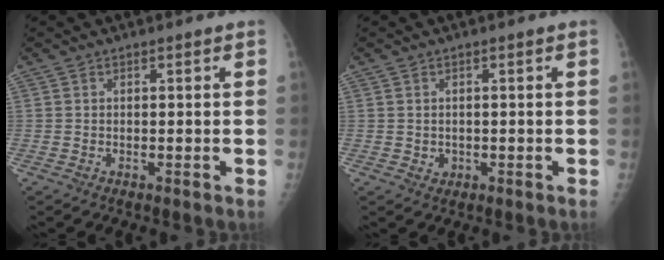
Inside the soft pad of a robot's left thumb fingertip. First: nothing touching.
{"total": 1.4, "force": [-0.2, 1.3, 0.6], "torque": [-0.004, 0.002, 0.003]}